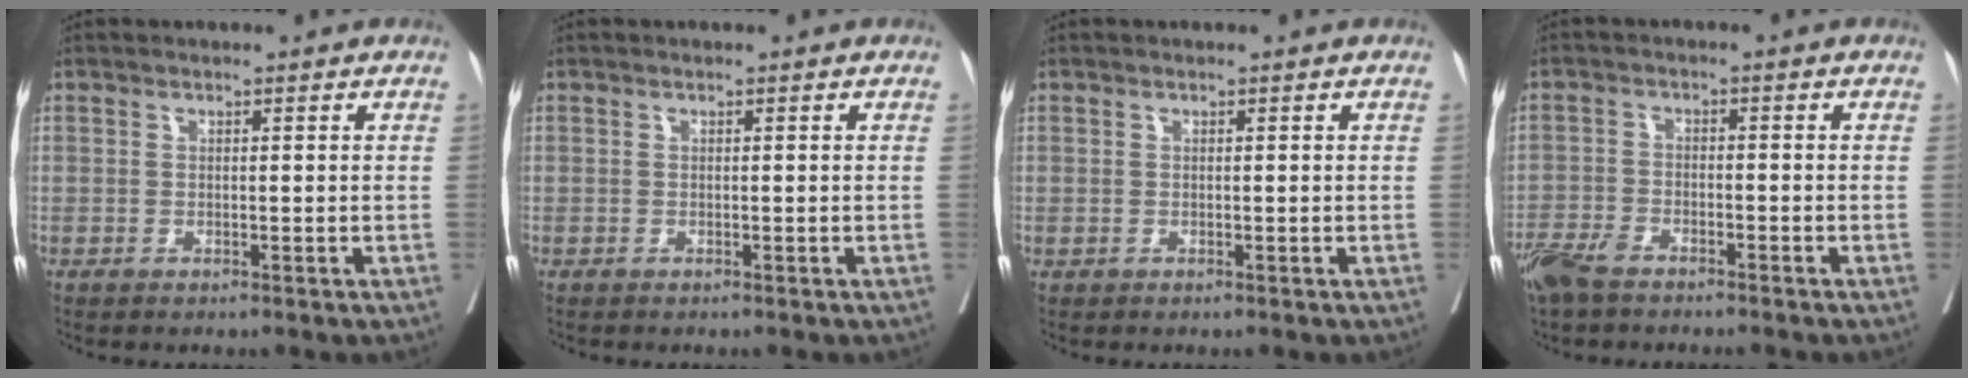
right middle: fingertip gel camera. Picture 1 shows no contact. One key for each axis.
{"total": 0.0}
{"total": 0.0}
{"total": 6.9, "fx": -5.7, "fy": 1.8, "fz": 3.5, "tx": -0.064, "ty": -0.013, "tz": -0.104}